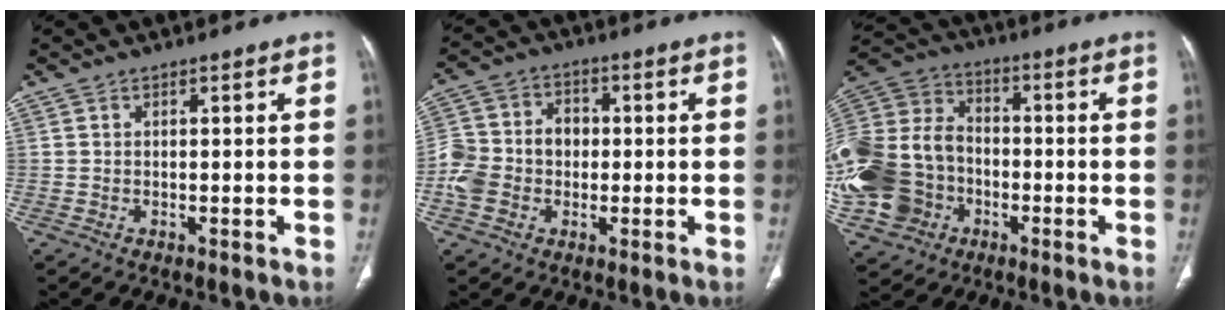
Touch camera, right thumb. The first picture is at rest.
{"total": 10.4, "force": [-1.3, 8.4, 6.0], "torque": [-0.106, 0.034, -0.029]}
{"total": 27.0, "force": [-7.0, 21.5, 14.6], "torque": [-0.375, 0.052, -0.124]}